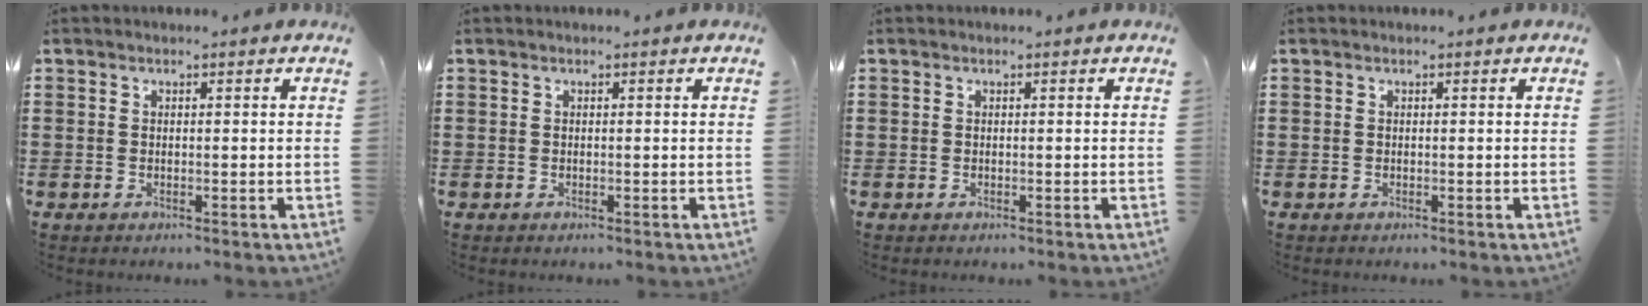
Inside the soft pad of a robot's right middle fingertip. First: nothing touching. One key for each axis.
{"total": 0.0}
{"total": 0.0}
{"total": 0.0}